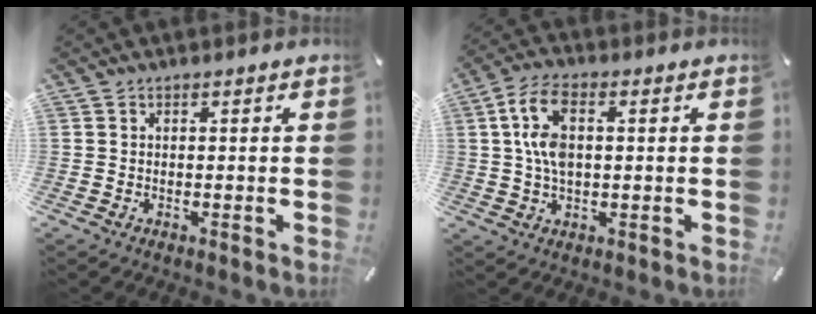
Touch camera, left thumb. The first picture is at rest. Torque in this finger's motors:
{"motor_torque": [0.33, 1.29, 0.93, -0.91, 0.25]}